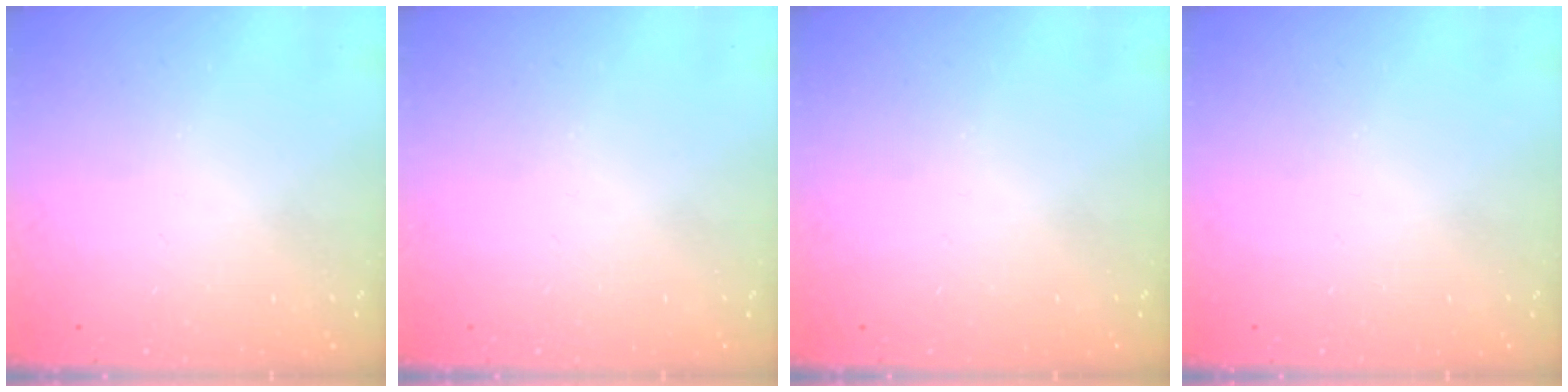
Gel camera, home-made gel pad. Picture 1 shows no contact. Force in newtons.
{"total": 0.0}
{"total": 0.0}
{"total": 0.0}